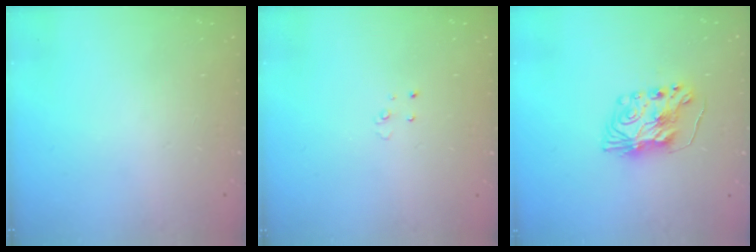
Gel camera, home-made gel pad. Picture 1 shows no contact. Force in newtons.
{"total": 2.5, "press": 2.5, "slide": 0.2}
{"total": 8.2, "press": 8.2, "slide": 0.6}